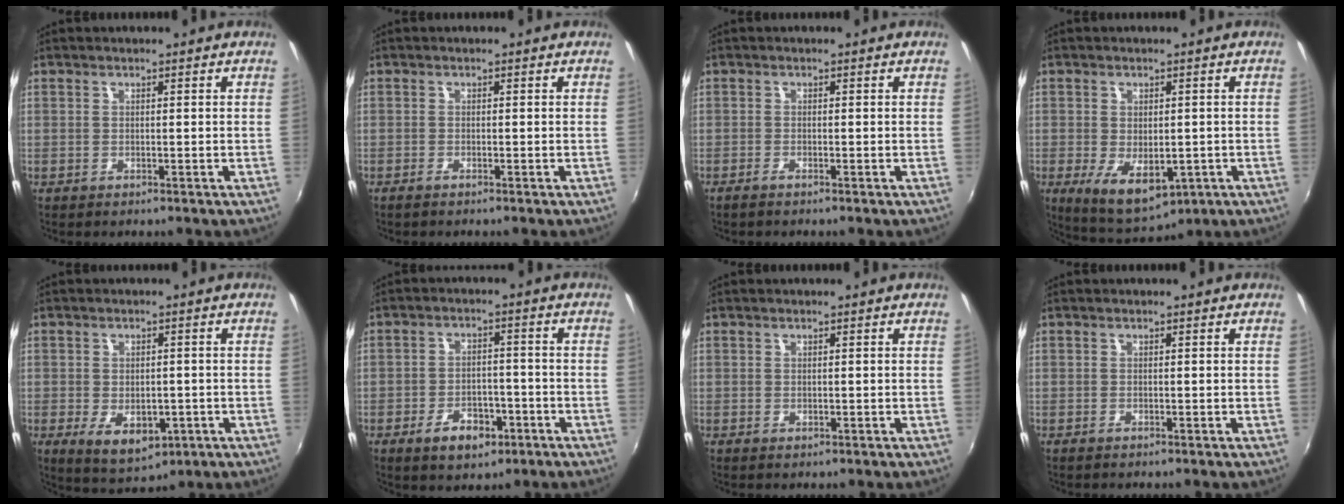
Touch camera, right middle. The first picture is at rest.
{"total": 0.9, "force": [-0.7, 0.0, 0.6], "torque": [-0.012, -0.003, -0.016]}
{"total": 1.2, "force": [-1.0, 0.0, 0.7], "torque": [-0.018, -0.002, -0.021]}
{"total": 9.4, "force": [-2.8, 5.4, 7.2], "torque": [-0.126, -0.025, -0.027]}
{"total": 7.8, "force": [-2.6, 4.7, 5.7], "torque": [-0.104, -0.017, -0.028]}
{"total": 7.4, "force": [-4.1, 4.3, 4.4], "torque": [-0.094, 0.006, -0.054]}
{"total": 0.0}
{"total": 0.0}